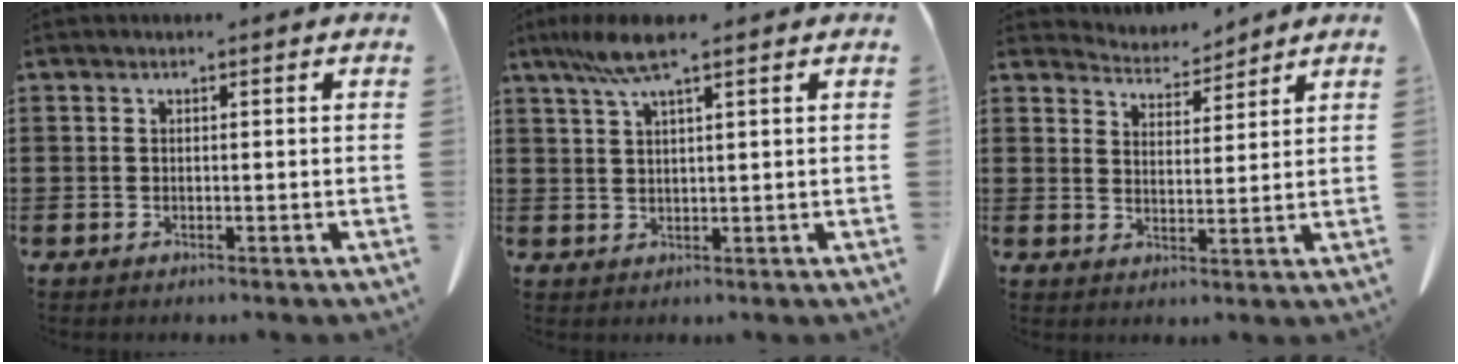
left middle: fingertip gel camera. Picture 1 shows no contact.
{"total": 6.2, "force": [3.8, 0.6, 4.8], "torque": [-0.102, -0.002, 0.069]}
{"total": 4.9, "force": [4.8, 0.6, 0.1], "torque": [-0.021, -0.025, 0.087]}